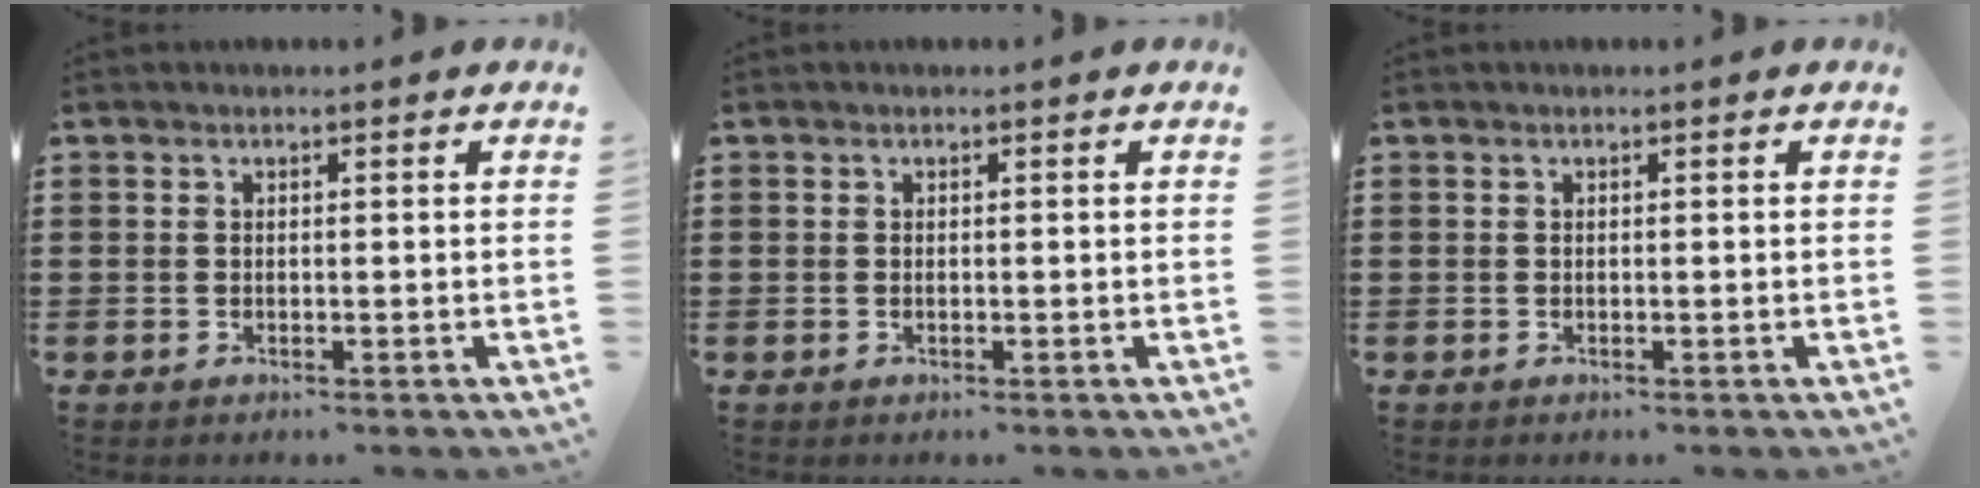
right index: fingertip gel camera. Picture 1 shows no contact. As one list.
[{"total": 0.0}, {"total": 0.0}]